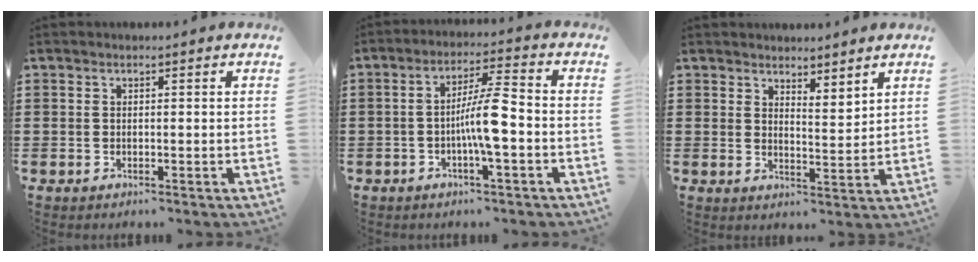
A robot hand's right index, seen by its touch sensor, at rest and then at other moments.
{"total": 7.4, "force": [-1.8, 1.1, 7.2], "torque": [-0.137, 0.000, -0.038]}
{"total": 2.9, "force": [2.9, 0.3, -0.1], "torque": [-0.007, -0.006, 0.057]}